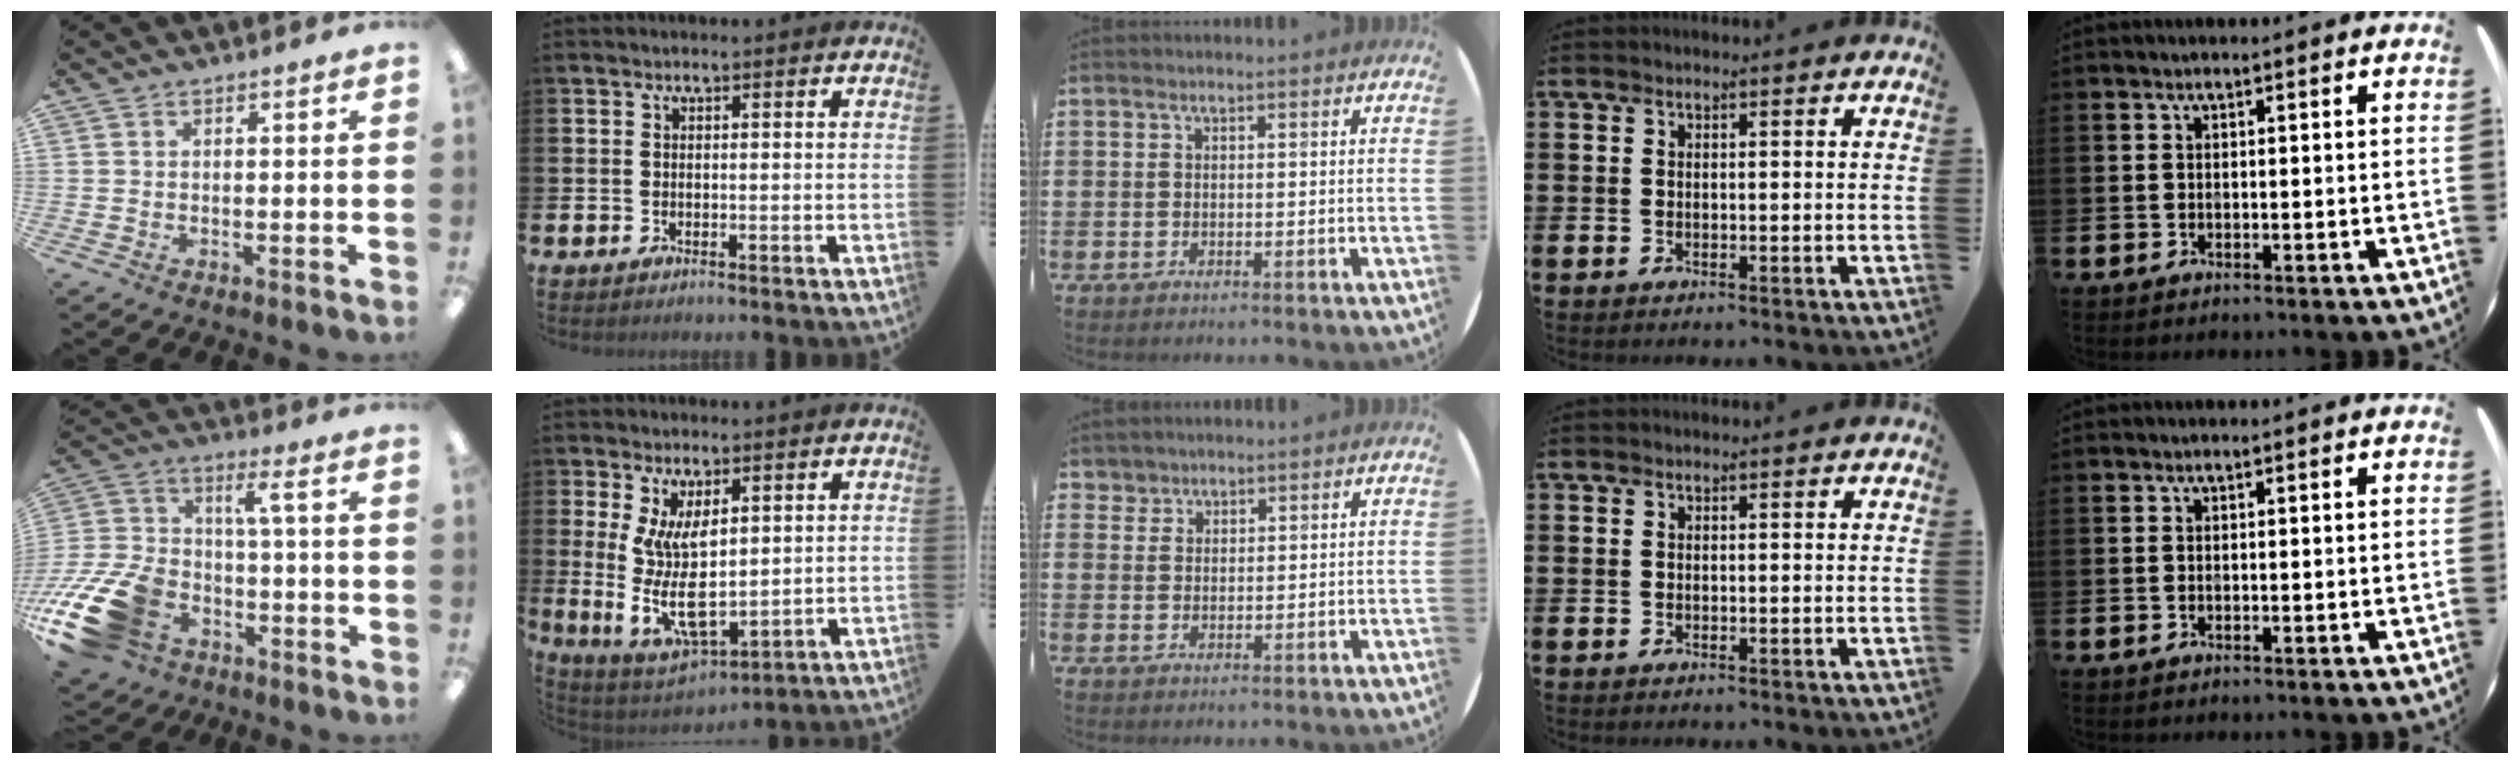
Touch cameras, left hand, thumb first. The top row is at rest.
{"thumb": {"total": 19.5, "force": [-7.4, 12.6, 12.9], "torque": [-0.263, 0.051, -0.116]}, "index": {"total": 9.6, "force": [1.8, 4.3, 8.4], "torque": [-0.165, -0.038, 0.034]}, "middle": {"total": 1.9, "force": [1.7, 0.9, -0.2], "torque": [0.000, 0.003, 0.034]}}